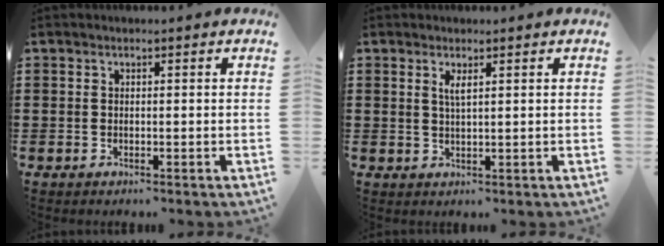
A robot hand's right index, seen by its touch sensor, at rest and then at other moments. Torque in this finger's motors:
{"motor_torque": [0.05, -0.05, 0.01, 0.05]}